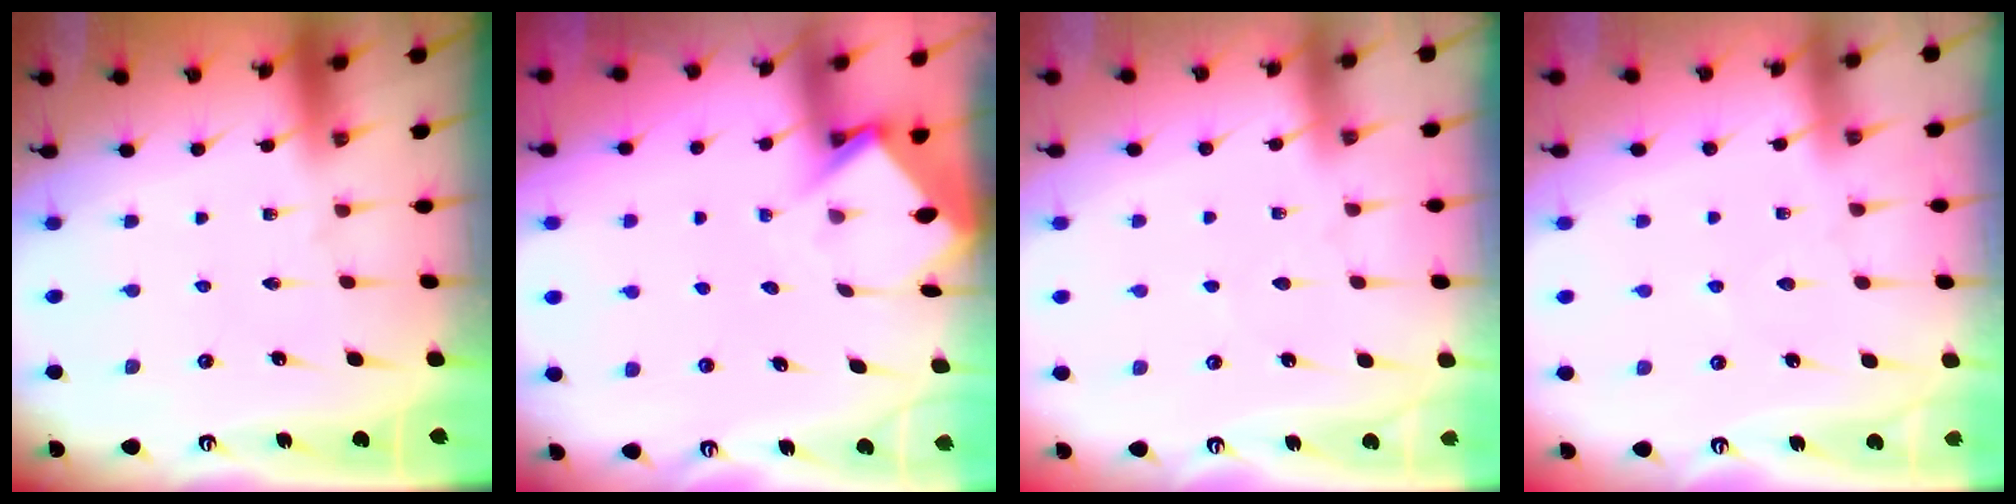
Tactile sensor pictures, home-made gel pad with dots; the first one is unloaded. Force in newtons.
{"total": 4.0, "press": 4.0, "slide": 0.3}
{"total": 3.0, "press": 2.9, "slide": 0.4}
{"total": 6.0, "press": 6.0, "slide": 0.8}